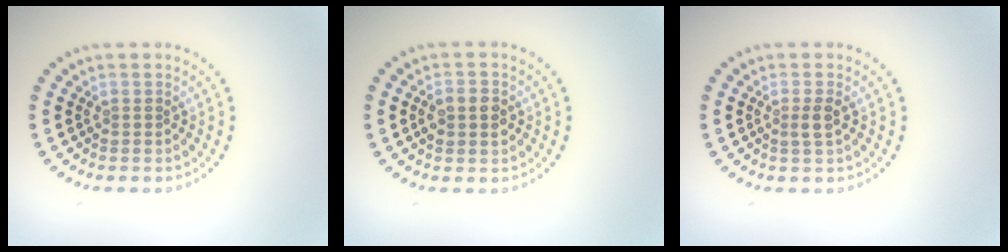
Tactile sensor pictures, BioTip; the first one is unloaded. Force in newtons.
{"total": 3.0, "press": 3.0, "slide": 0.0}
{"total": 1.3, "press": 1.2, "slide": 0.7}